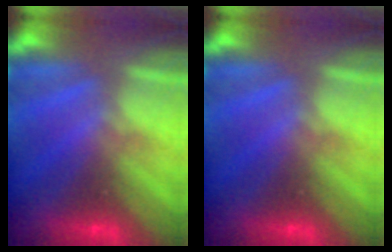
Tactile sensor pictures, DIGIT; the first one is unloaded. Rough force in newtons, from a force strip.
{"total": 0.0}